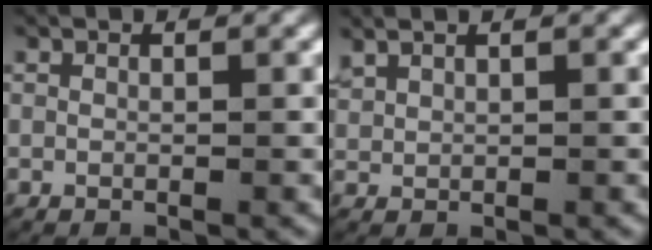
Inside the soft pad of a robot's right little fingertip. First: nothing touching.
{"total": 1.5, "force": [1.1, 0.8, 0.6], "torque": [-0.022, 0.006, 0.025]}